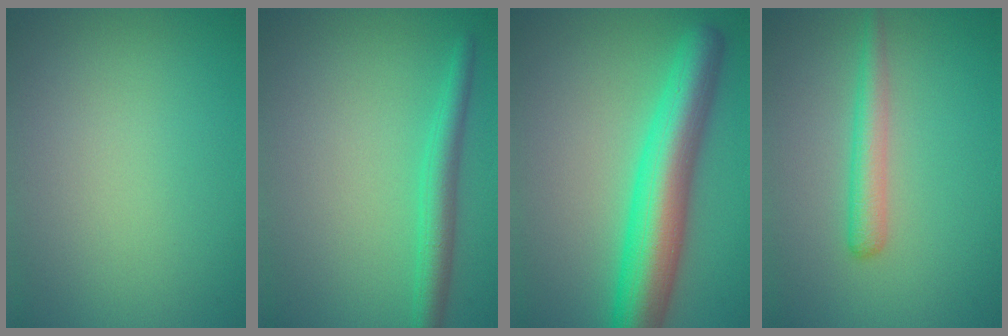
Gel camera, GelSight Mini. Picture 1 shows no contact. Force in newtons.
{"total": 3.0, "press": 3.0, "slide": 0.2}
{"total": 8.8, "press": 8.8, "slide": 0.3}
{"total": 2.5, "press": 2.5, "slide": 0.1}